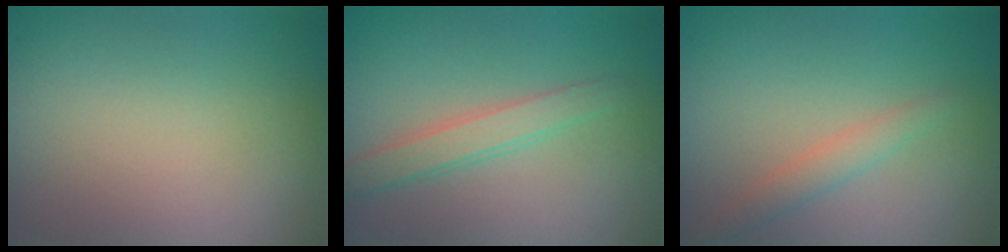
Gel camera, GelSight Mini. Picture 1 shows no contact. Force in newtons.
{"total": 2.2, "press": 2.2, "slide": 0.1}
{"total": 1.6, "press": 1.6, "slide": 0.1}